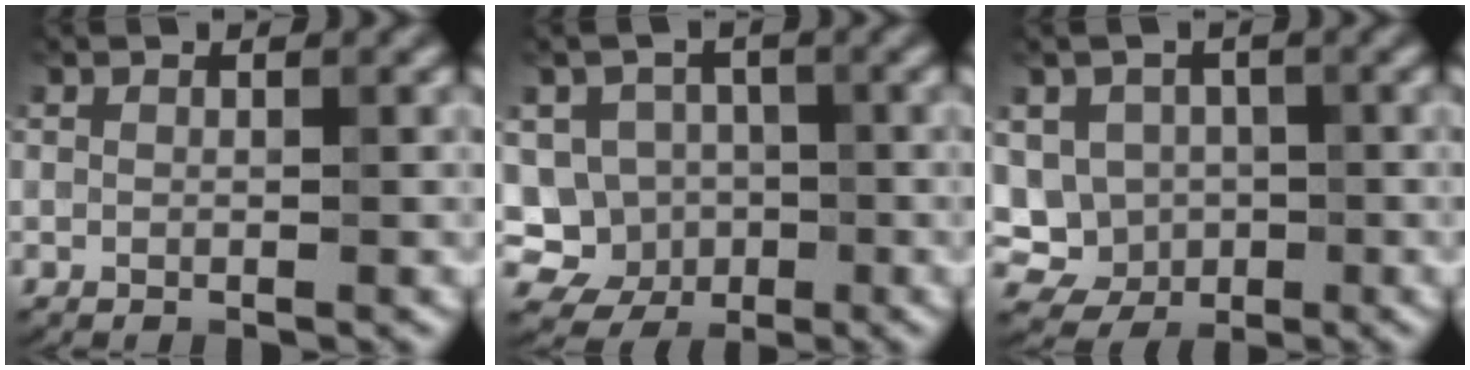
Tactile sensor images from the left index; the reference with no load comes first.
{"total": 6.7, "force": [-1.9, 6.2, 1.7], "torque": [-0.006, 0.010, -0.054]}
{"total": 6.0, "force": [-0.6, 5.7, 1.9], "torque": [-0.028, 0.013, -0.029]}